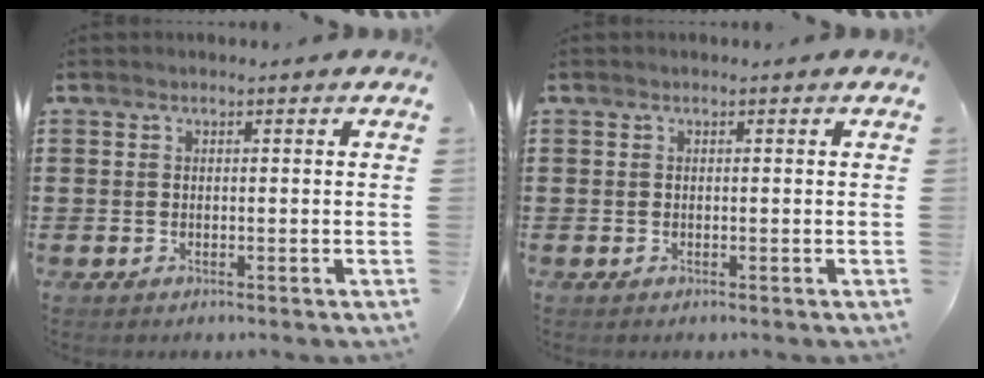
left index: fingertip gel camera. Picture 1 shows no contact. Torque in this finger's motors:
{"motor_torque": [0.00, 0.00, 0.03, 0.00]}